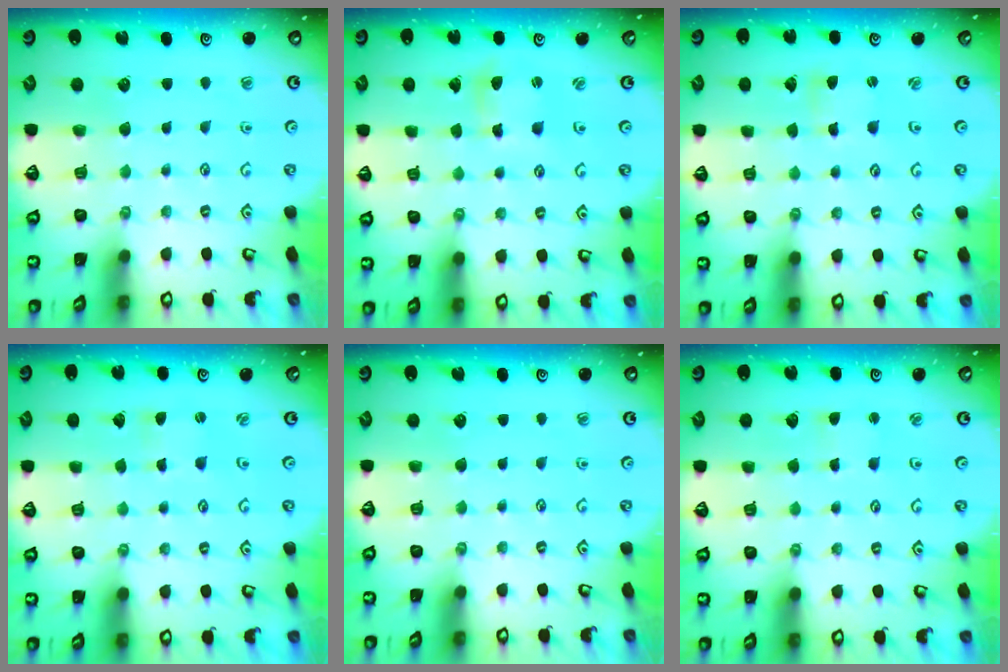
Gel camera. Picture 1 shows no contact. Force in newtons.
{"total": 4.5, "press": 4.5, "slide": 0.6}
{"total": 1.3, "press": 1.3, "slide": 0.1}
{"total": 1.9, "press": 1.9, "slide": 0.4}
{"total": 0.0}
{"total": 2.6, "press": 2.6, "slide": 0.4}